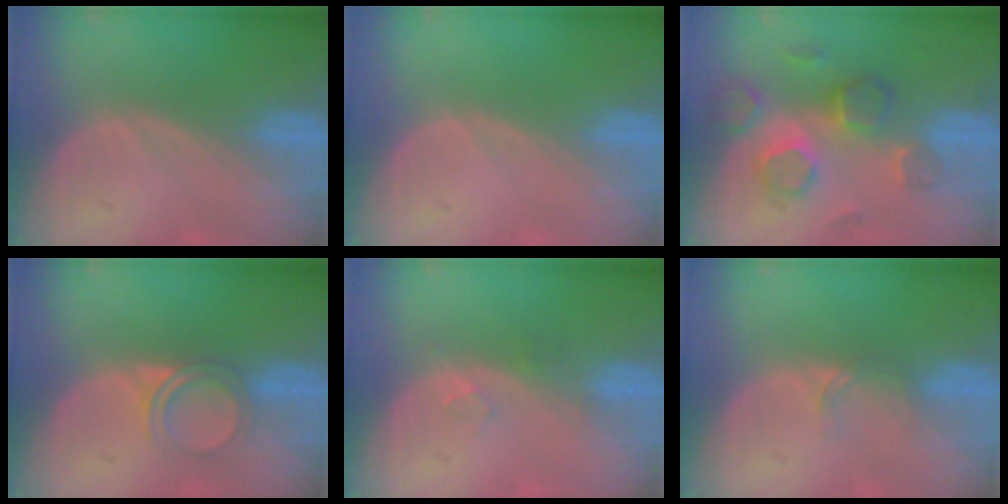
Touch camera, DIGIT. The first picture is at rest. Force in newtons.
{"total": 0.0}
{"total": 8.5, "press": 7.6, "slide": 3.8}
{"total": 3.8, "press": 3.6, "slide": 1.3}
{"total": 1.4, "press": 1.3, "slide": 0.6}
{"total": 1.5, "press": 1.5, "slide": 0.2}